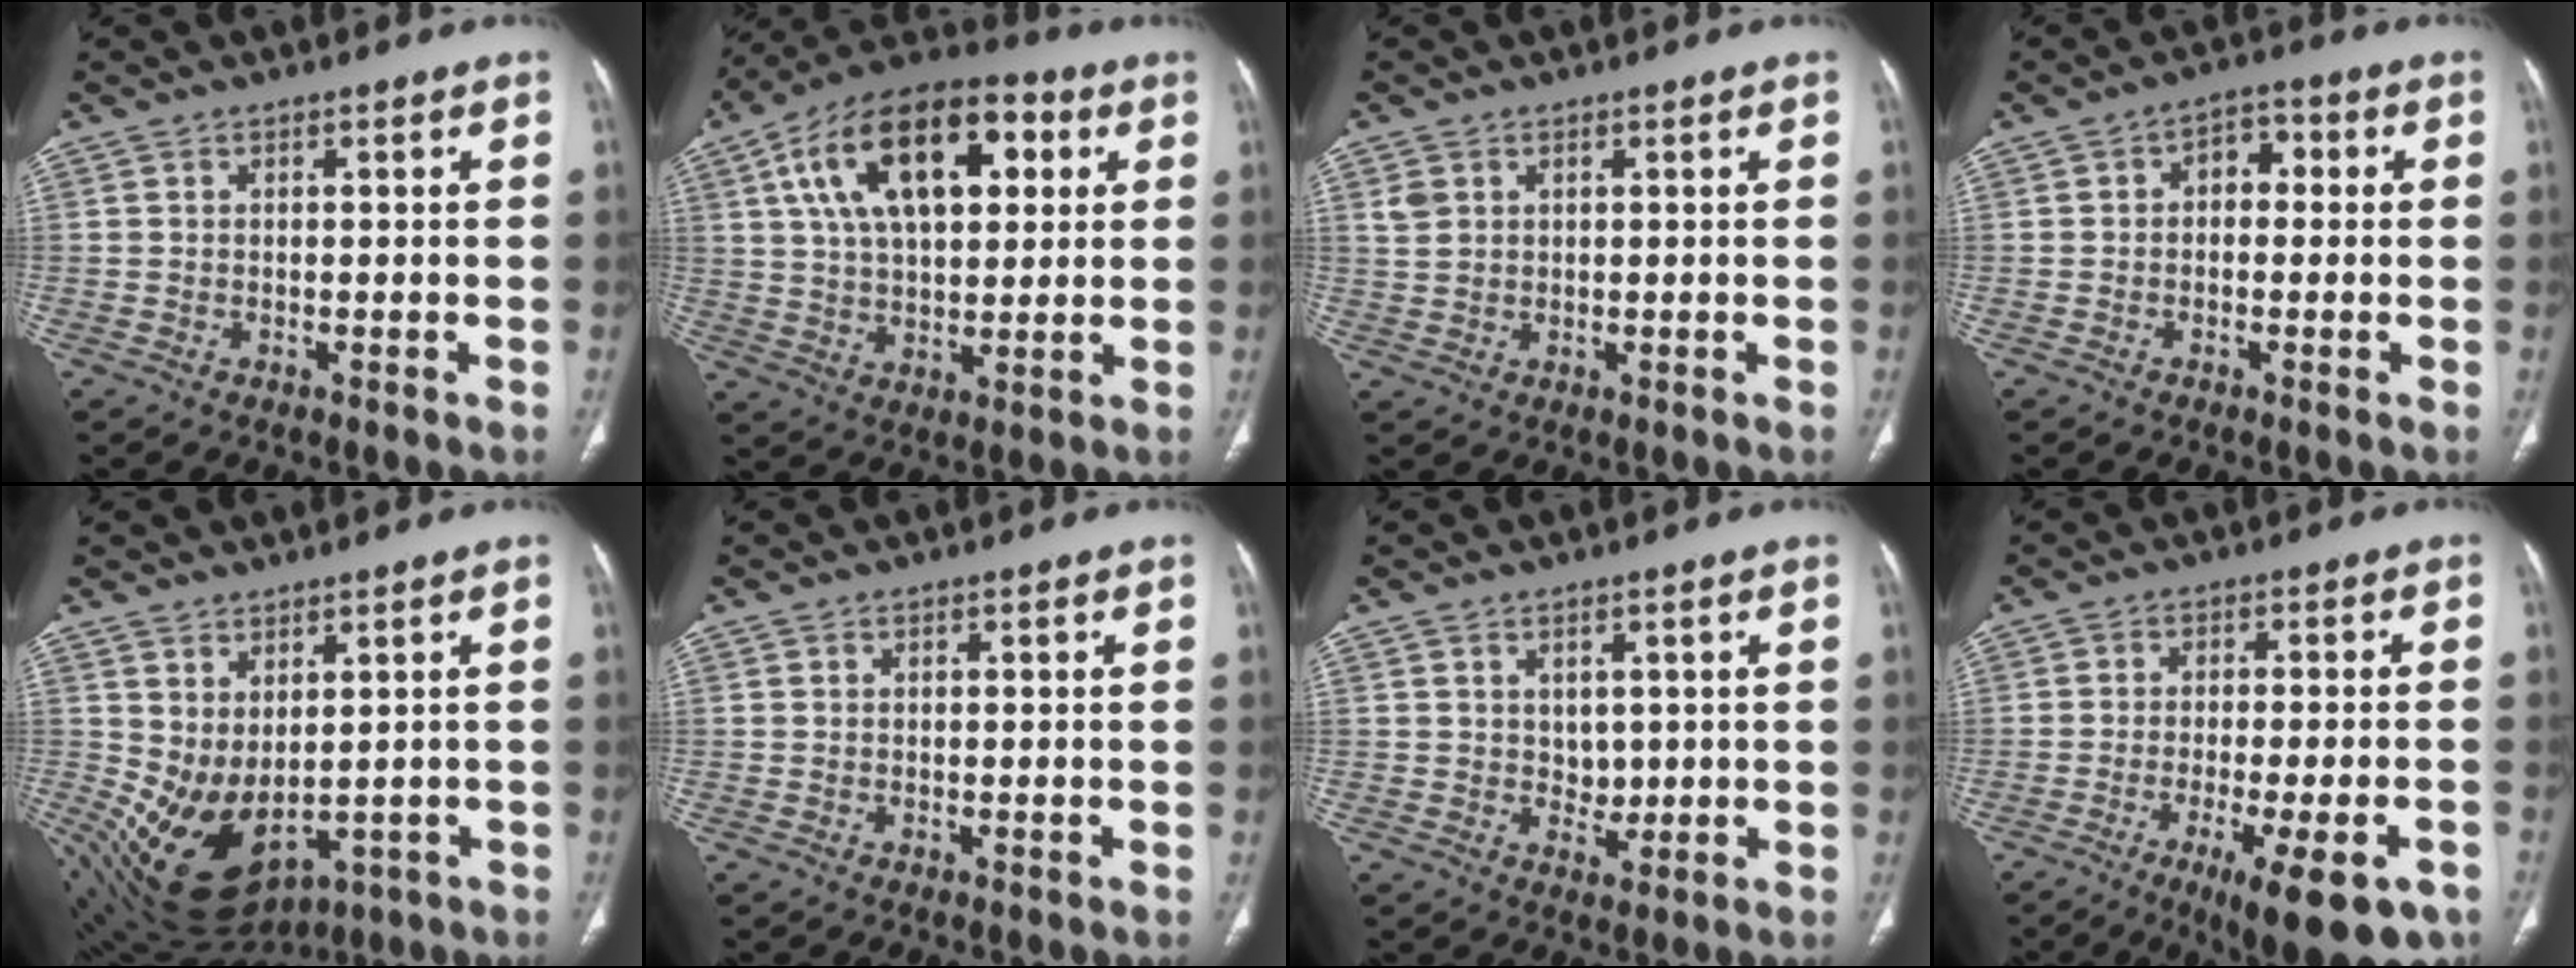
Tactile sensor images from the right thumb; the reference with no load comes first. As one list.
[{"total": 21.7, "force": [7.0, 11.5, 17.0], "torque": [-0.263, 0.010, 0.110]}, {"total": 2.9, "force": [1.2, 2.2, 1.4], "torque": [-0.025, -0.002, 0.032]}, {"total": 4.5, "force": [0.3, 3.2, 3.2], "torque": [-0.026, 0.017, -0.008]}, {"total": 12.0, "force": [-0.5, 7.2, 9.6], "torque": [-0.161, -0.012, 0.031]}, {"total": 0.0}, {"total": 2.8, "force": [0.6, 2.2, 1.7], "torque": [-0.010, -0.007, 0.015]}, {"total": 14.8, "force": [-8.5, 4.0, 11.5], "torque": [-0.126, 0.008, -0.121]}]